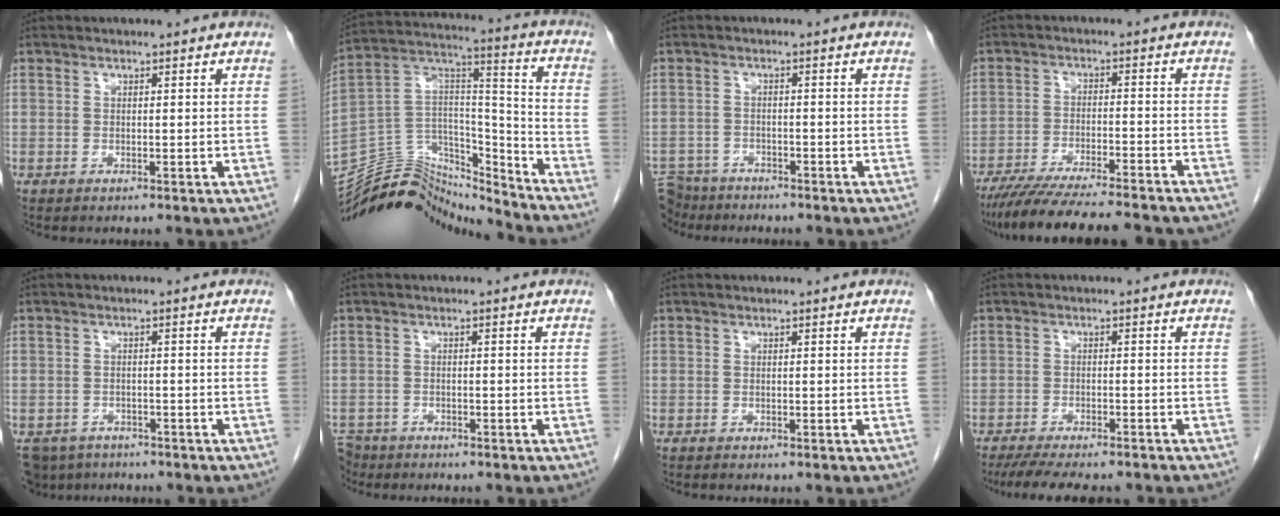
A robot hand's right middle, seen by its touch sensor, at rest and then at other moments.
{"total": 18.0, "force": [-17.5, 3.9, 2.1], "torque": [-0.035, 0.076, -0.295]}
{"total": 6.8, "force": [-6.0, 3.2, 0.5], "torque": [-0.015, 0.002, -0.103]}
{"total": 17.8, "force": [-15.6, 1.5, 8.5], "torque": [-0.133, -0.030, -0.228]}
{"total": 5.7, "force": [-4.7, 3.2, 0.7], "torque": [-0.010, -0.006, -0.072]}
{"total": 4.0, "force": [-3.5, 2.0, 0.3], "torque": [-0.006, -0.007, -0.063]}
{"total": 0.0}
{"total": 10.9, "force": [-9.5, 2.0, 5.0], "torque": [-0.076, -0.014, -0.133]}